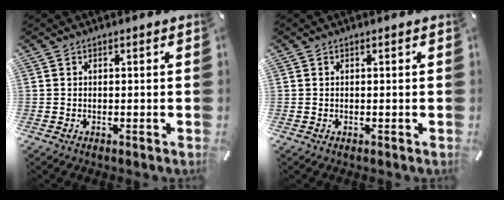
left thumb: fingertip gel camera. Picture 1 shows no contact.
{"total": 0.0}